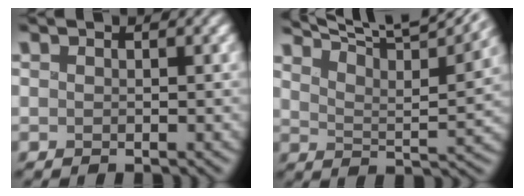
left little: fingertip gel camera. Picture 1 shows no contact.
{"total": 10.0, "force": [8.1, 2.0, 5.6], "torque": [-0.093, 0.007, 0.100]}